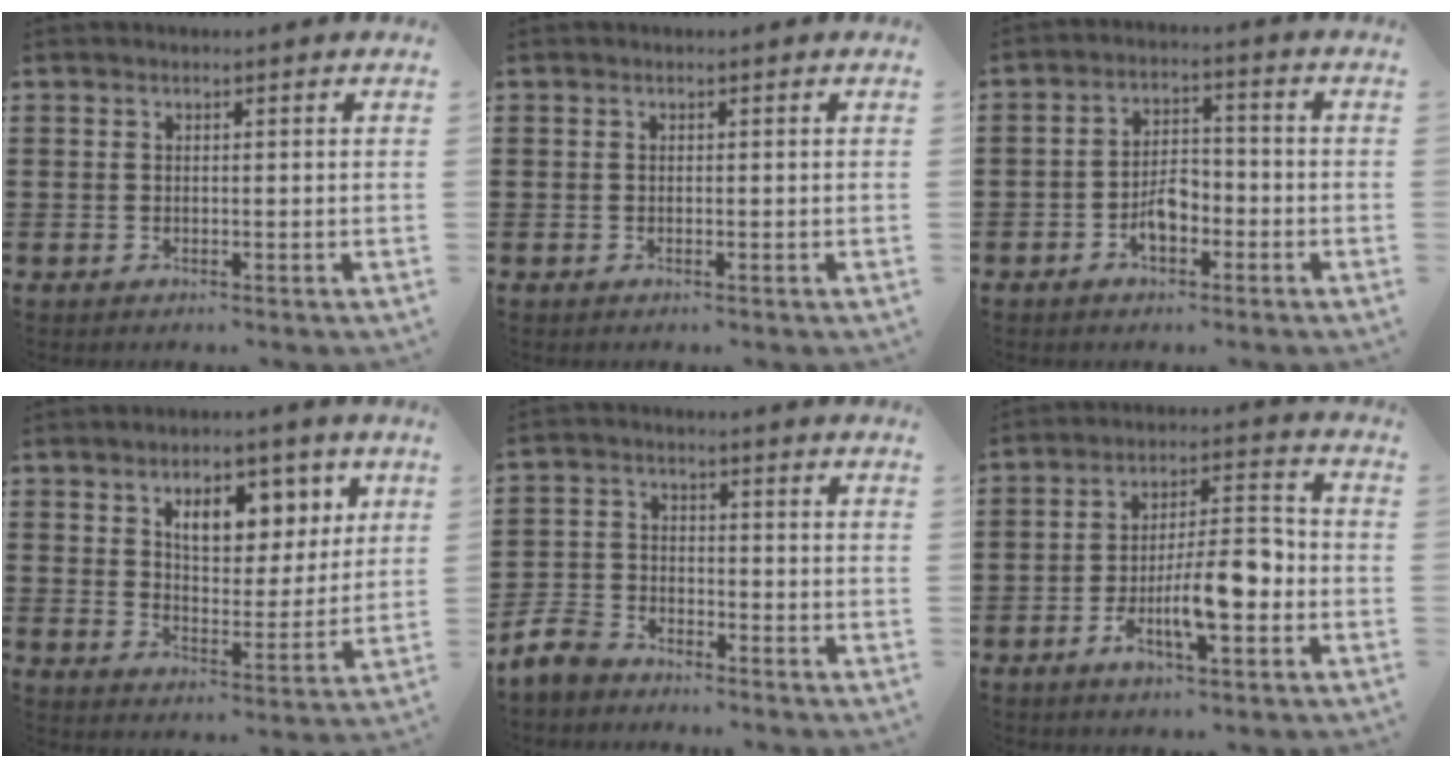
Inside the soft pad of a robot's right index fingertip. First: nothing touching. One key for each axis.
{"total": 0.0}
{"total": 4.6, "fx": -2.3, "fy": 2.4, "fz": 3.2, "tx": -0.063, "ty": 0.005, "tz": -0.046}
{"total": 7.8, "fx": 4.1, "fy": 4.4, "fz": 4.9, "tx": -0.086, "ty": 0.000, "tz": 0.065}
{"total": 5.7, "fx": -5.3, "fy": 1.7, "fz": 1.2, "tx": -0.047, "ty": 0.007, "tz": -0.112}
{"total": 10.7, "fx": -3.9, "fy": 3.4, "fz": 9.3, "tx": -0.160, "ty": 0.004, "tz": -0.071}